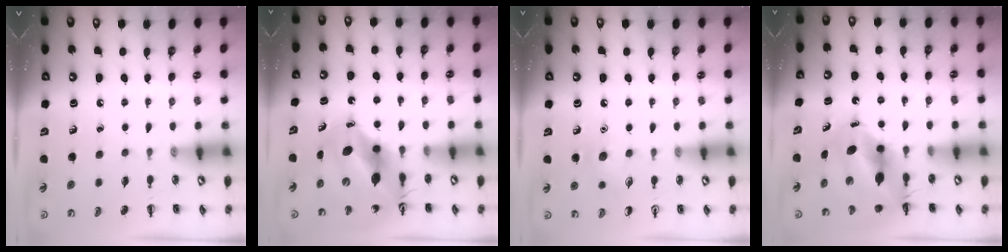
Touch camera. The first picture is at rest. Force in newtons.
{"total": 12.4, "press": 11.7, "slide": 3.9}
{"total": 6.3, "press": 6.0, "slide": 1.9}
{"total": 10.4, "press": 10.0, "slide": 2.9}